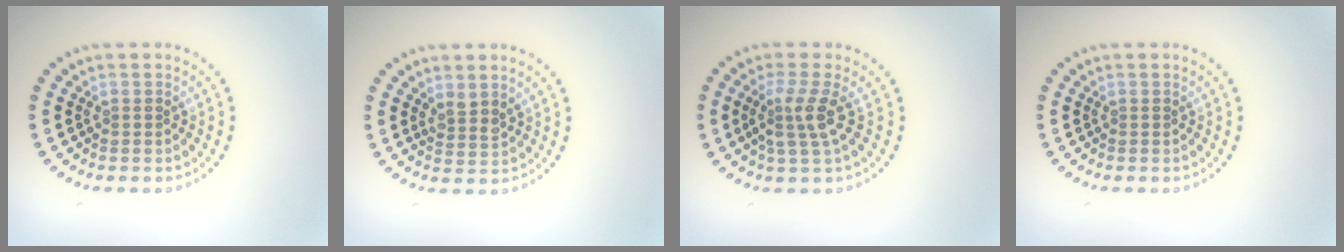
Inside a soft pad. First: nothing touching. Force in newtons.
{"total": 1.4, "press": 1.1, "slide": 0.9}
{"total": 2.7, "press": 2.0, "slide": 1.8}
{"total": 0.0}